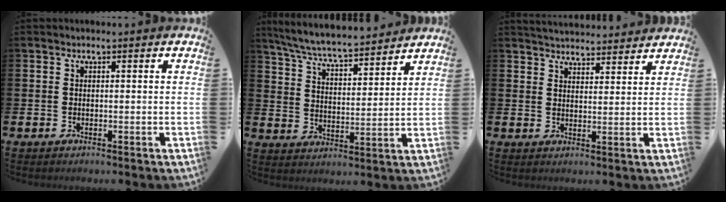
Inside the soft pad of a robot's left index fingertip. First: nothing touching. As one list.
[{"total": 6.7, "force": [6.4, 0.6, 1.8], "torque": [-0.067, -0.047, 0.112]}, {"total": 4.3, "force": [4.2, 0.4, -0.1], "torque": [-0.008, -0.025, 0.077]}]